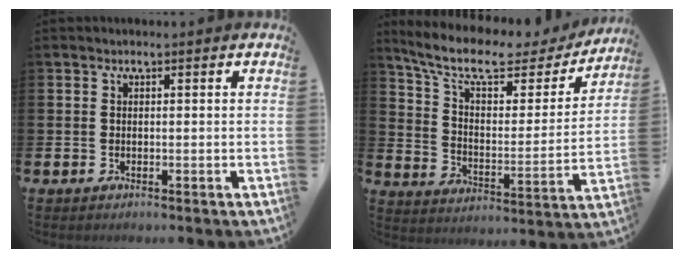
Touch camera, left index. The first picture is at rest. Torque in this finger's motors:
{"motor_torque": [0.86, -0.86, 0.45, 0.18]}